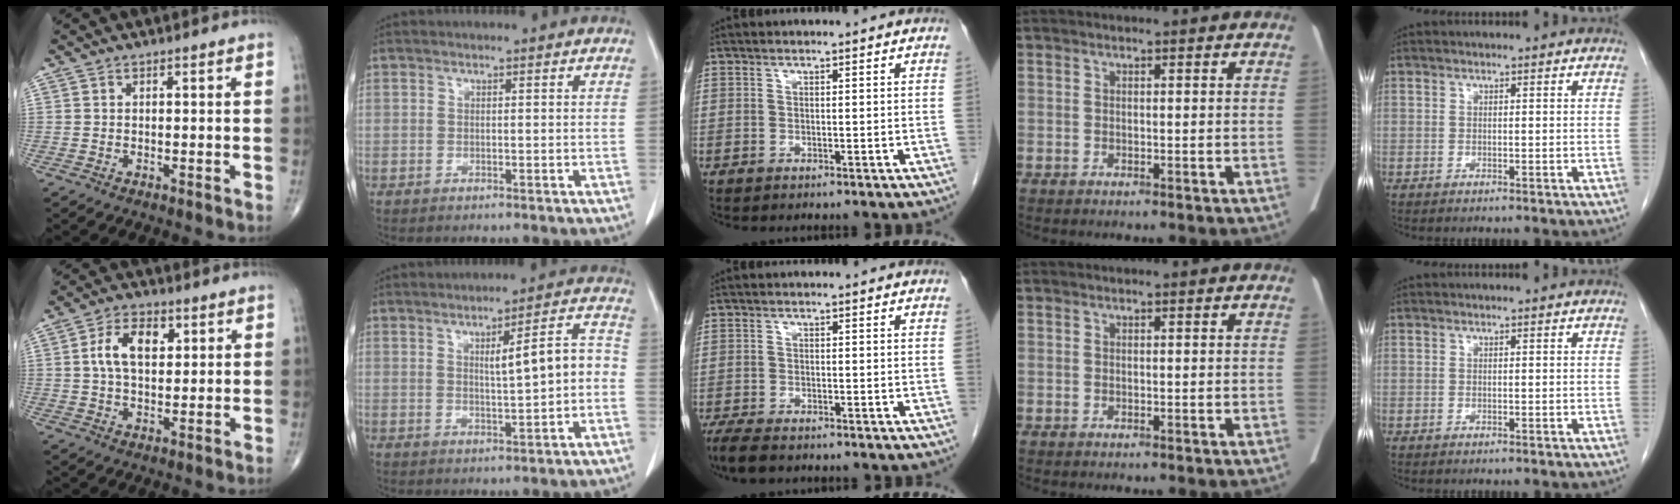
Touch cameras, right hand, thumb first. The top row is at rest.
{"thumb": {"total": 8.2, "force": [2.1, 4.8, 6.2], "torque": [-0.102, 0.005, 0.035]}, "index": {"total": 7.0, "force": [-0.2, 1.1, 6.9], "torque": [-0.097, 0.020, 0.001]}, "middle": {"total": 4.5, "force": [-3.7, 1.2, 2.3], "torque": [-0.049, -0.013, -0.061]}}